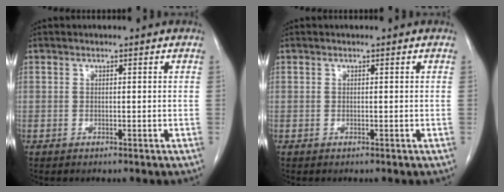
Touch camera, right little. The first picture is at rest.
{"total": 0.0}